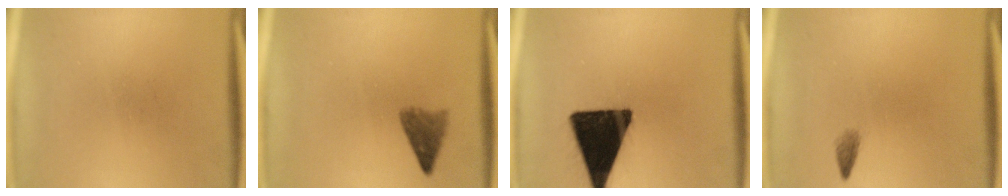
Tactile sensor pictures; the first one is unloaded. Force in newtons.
{"total": 3.3}
{"total": 19.4}
{"total": 1.0}